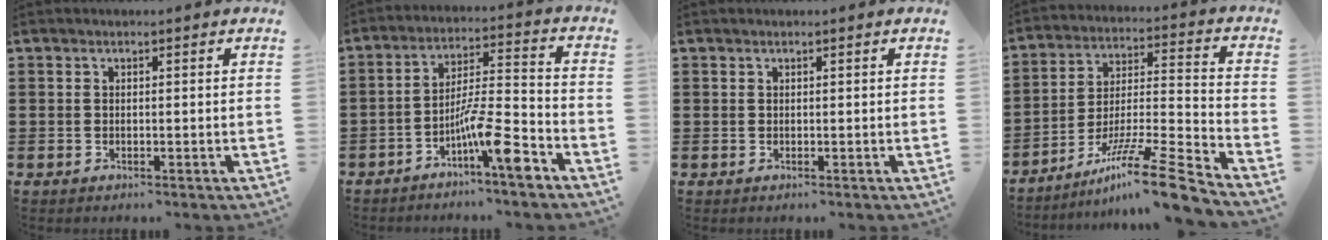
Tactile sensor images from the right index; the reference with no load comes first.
{"total": 10.5, "force": [-6.2, 1.7, 8.3], "torque": [-0.152, -0.001, -0.117]}
{"total": 0.0}
{"total": 13.1, "force": [-10.0, 0.3, 8.4], "torque": [-0.133, 0.021, -0.187]}